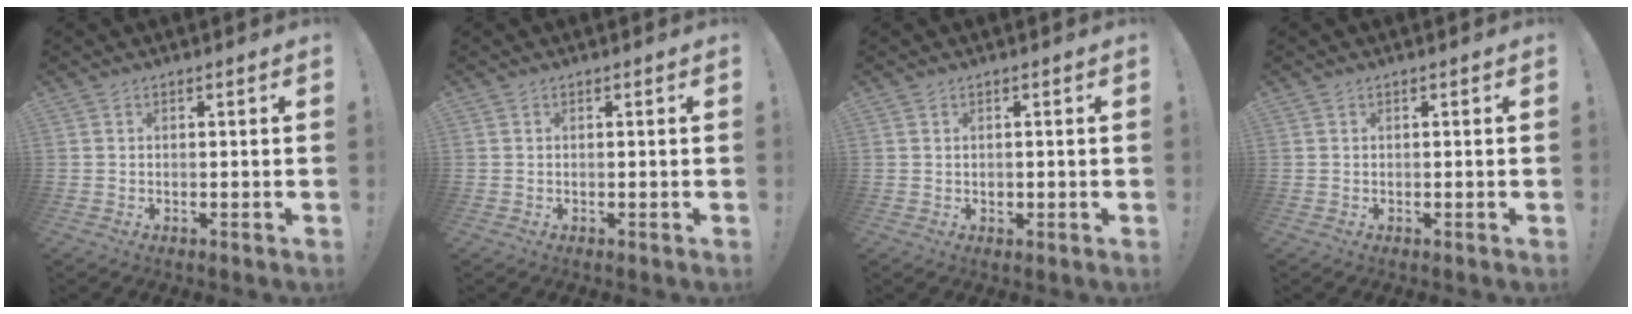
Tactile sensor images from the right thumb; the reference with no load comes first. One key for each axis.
{"total": 0.0}
{"total": 1.0, "fx": -0.1, "fy": 1.0, "fz": 0.0, "tx": 0.003, "ty": 0.001, "tz": -0.004}
{"total": 0.0}